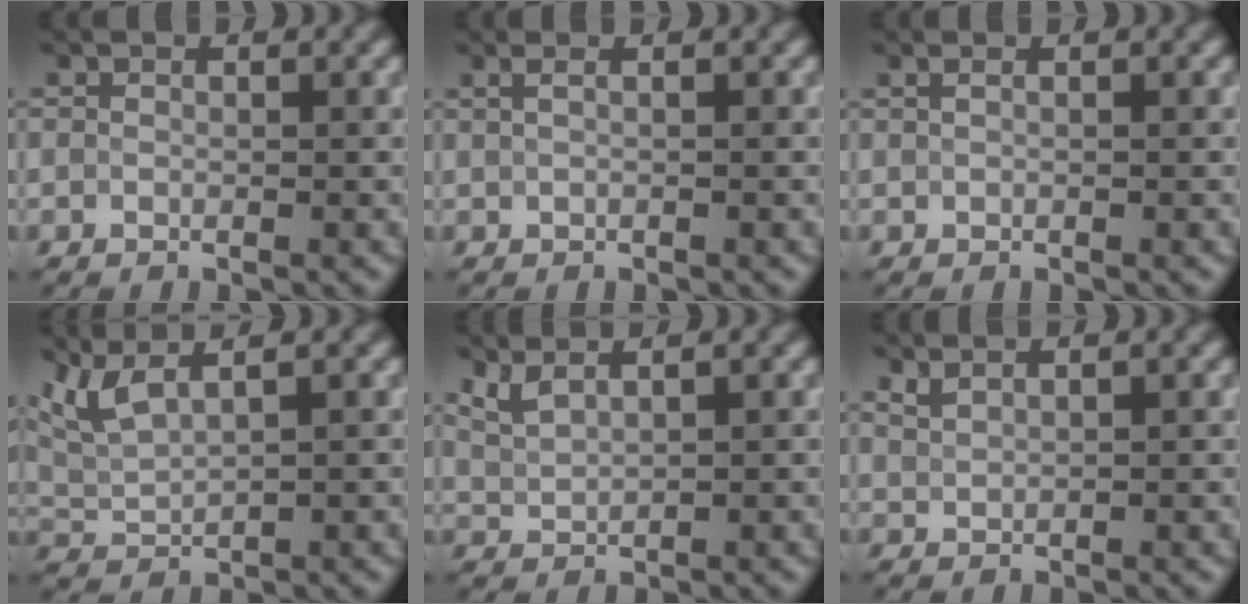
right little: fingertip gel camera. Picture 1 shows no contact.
{"total": 2.1, "force": [0.9, 1.1, 1.6], "torque": [-0.016, 0.006, -0.008]}
{"total": 1.1, "force": [0.5, 0.6, 0.8], "torque": [-0.011, -0.002, -0.001]}
{"total": 4.2, "force": [2.9, 1.1, 2.9], "torque": [-0.069, 0.016, 0.061]}
{"total": 2.3, "force": [1.9, 0.5, 1.2], "torque": [-0.030, 0.010, 0.043]}
{"total": 1.0, "force": [1.0, 0.2, 0.2], "torque": [-0.010, 0.001, 0.025]}